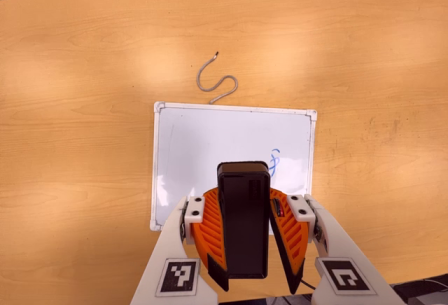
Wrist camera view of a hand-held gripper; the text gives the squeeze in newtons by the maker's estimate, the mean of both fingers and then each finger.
{"total": 10.8, "left": 10.2, "right": 11.4}